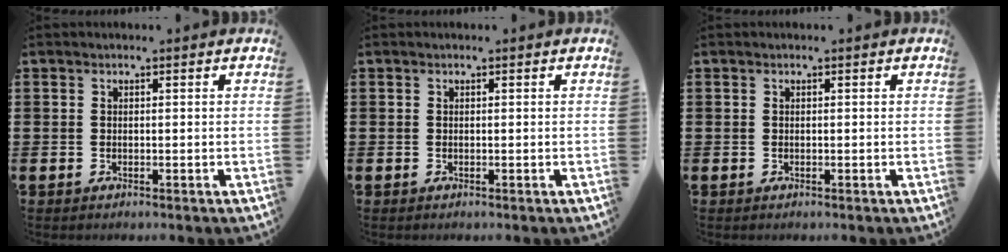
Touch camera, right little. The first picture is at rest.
{"total": 0.0}
{"total": 0.0}